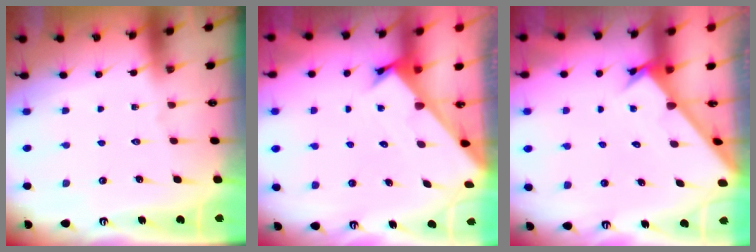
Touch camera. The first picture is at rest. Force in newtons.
{"total": 2.5, "press": 2.5, "slide": 0.2}
{"total": 2.7, "press": 2.7, "slide": 0.3}